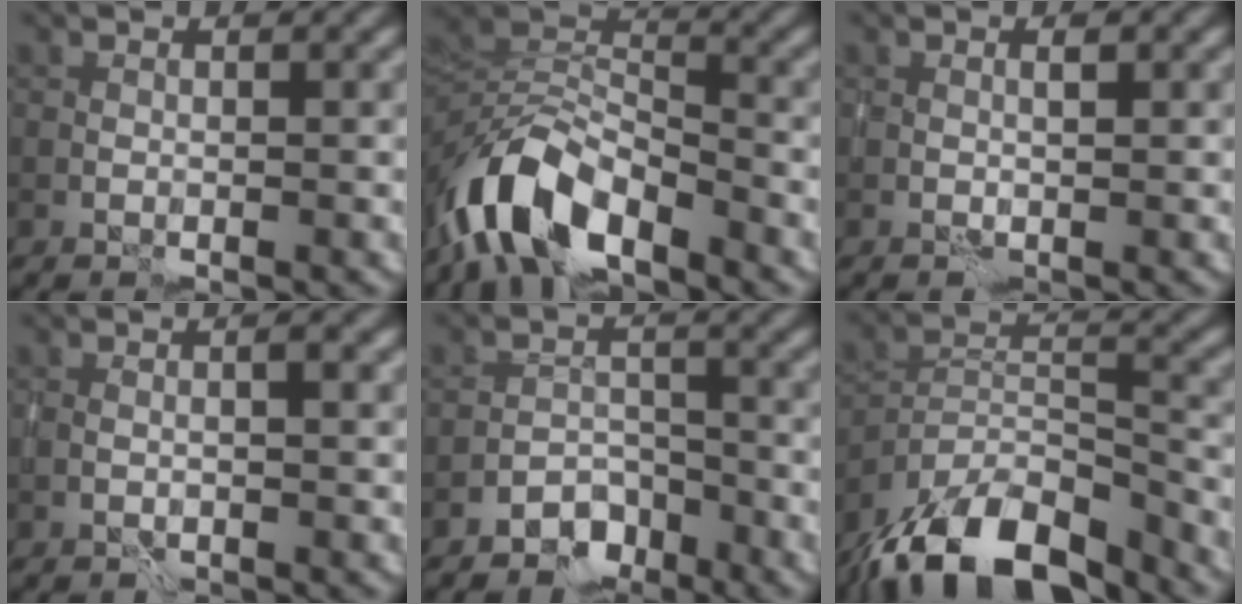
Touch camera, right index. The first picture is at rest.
{"total": 8.3, "force": [-5.2, 4.1, 5.0], "torque": [-0.089, 0.000, -0.106]}
{"total": 0.7, "force": [0.2, 0.1, 0.6], "torque": [-0.009, 0.001, 0.005]}
{"total": 1.0, "force": [0.0, 0.3, 1.0], "torque": [0.000, 0.001, -0.008]}
{"total": 2.9, "force": [-2.2, 1.8, 0.6], "torque": [0.002, 0.006, -0.043]}
{"total": 12.3, "force": [-9.4, 4.9, 6.2], "torque": [-0.117, 0.005, -0.167]}